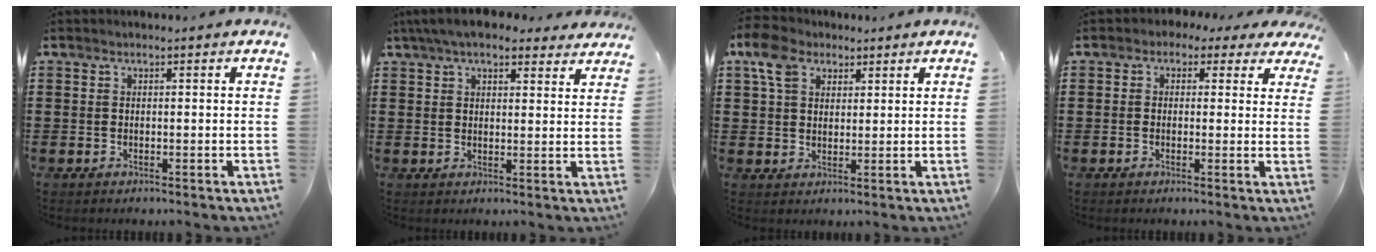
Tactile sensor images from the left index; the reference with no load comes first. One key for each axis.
{"total": 6.0, "fx": 5.0, "fy": 1.4, "fz": 2.9, "tx": -0.069, "ty": -0.004, "tz": 0.093}
{"total": 6.4, "fx": 3.6, "fy": 4.6, "fz": 2.6, "tx": -0.074, "ty": 0.014, "tz": 0.068}
{"total": 1.7, "fx": 0.3, "fy": 1.6, "fz": 0.7, "tx": -0.020, "ty": 0.011, "tz": 0.002}